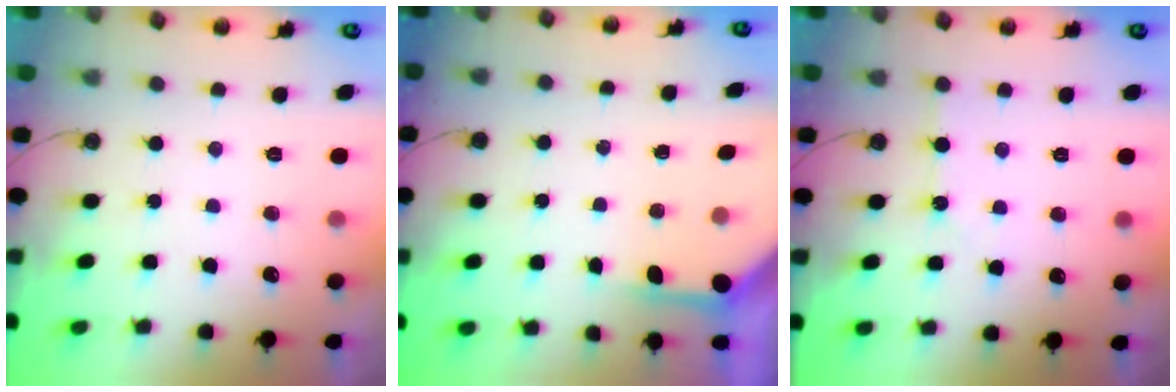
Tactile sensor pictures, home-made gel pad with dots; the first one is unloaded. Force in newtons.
{"total": 3.9, "press": 3.9, "slide": 0.4}
{"total": 2.3, "press": 2.3, "slide": 0.4}